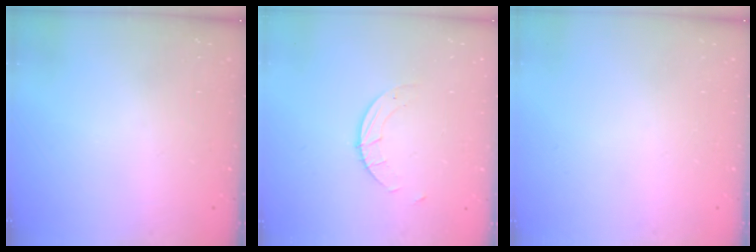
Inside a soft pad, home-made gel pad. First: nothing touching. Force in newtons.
{"total": 2.6, "press": 2.6, "slide": 0.3}
{"total": 0.0}